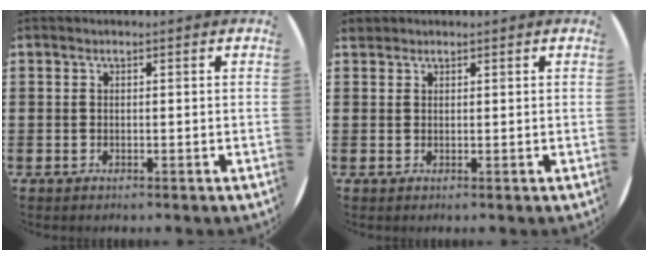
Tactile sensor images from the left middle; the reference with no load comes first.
{"total": 0.9, "force": [0.8, 0.3, -0.2], "torque": [0.002, 0.002, 0.017]}